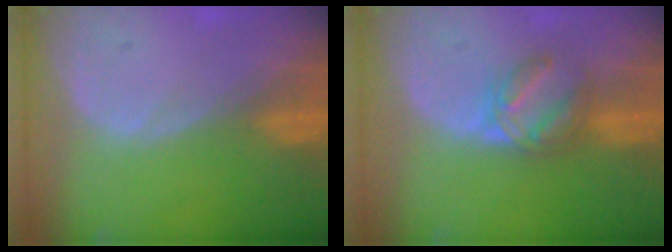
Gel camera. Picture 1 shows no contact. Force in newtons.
{"total": 5.9, "press": 5.3, "slide": 2.6}